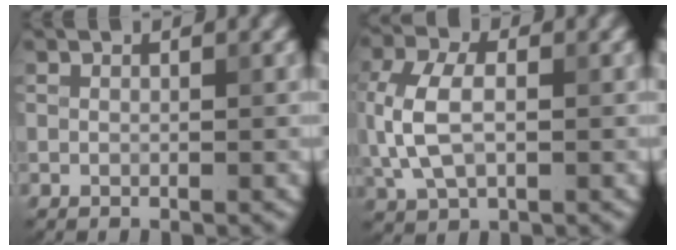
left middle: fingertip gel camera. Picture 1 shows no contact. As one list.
[{"total": 5.8, "force": [0.0, 3.7, 4.5], "torque": [-0.109, 0.002, -0.001]}]